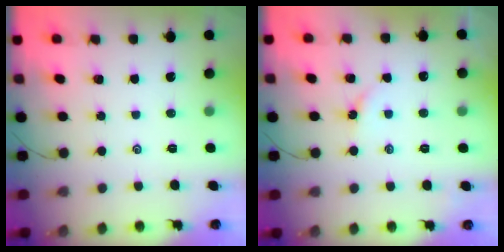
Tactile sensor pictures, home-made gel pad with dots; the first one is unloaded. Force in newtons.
{"total": 2.0, "press": 1.9, "slide": 0.3}